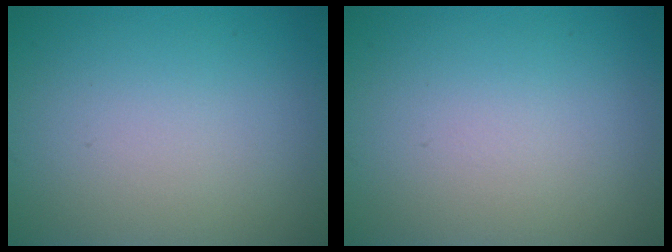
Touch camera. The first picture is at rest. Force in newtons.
{"total": 0.0}